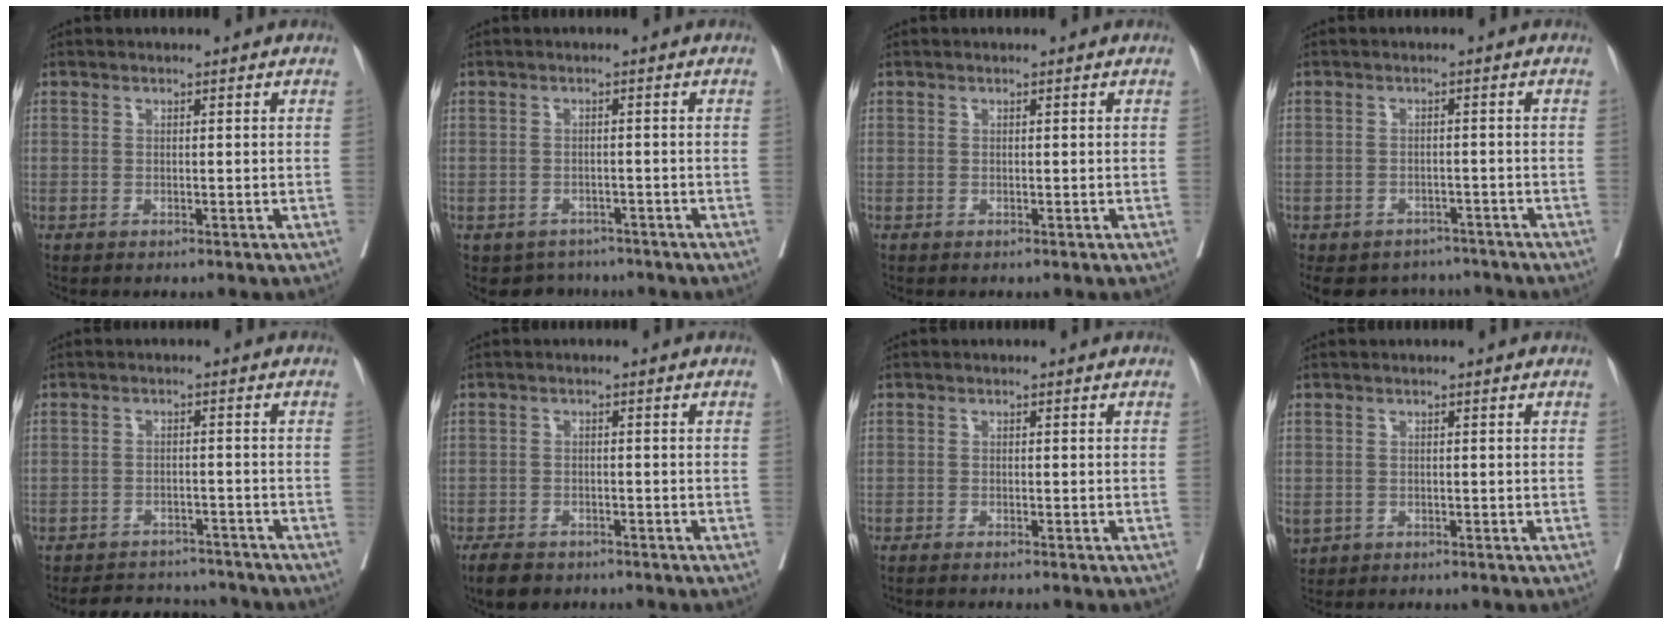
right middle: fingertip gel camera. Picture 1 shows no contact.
{"total": 4.0, "force": [-3.2, 2.4, -0.1], "torque": [0.008, 0.010, -0.045]}
{"total": 0.0}
{"total": 9.5, "force": [-8.2, 4.6, 1.3], "torque": [-0.021, 0.011, -0.103]}
{"total": 9.0, "force": [-8.5, 2.9, 1.3], "torque": [-0.012, 0.009, -0.111]}
{"total": 4.7, "force": [-3.6, 2.2, 1.9], "torque": [-0.032, -0.004, -0.055]}
{"total": 2.8, "force": [-2.4, -0.1, 1.4], "torque": [-0.016, -0.001, -0.031]}
{"total": 2.8, "force": [-1.1, 2.3, 1.0], "torque": [-0.026, -0.002, -0.012]}